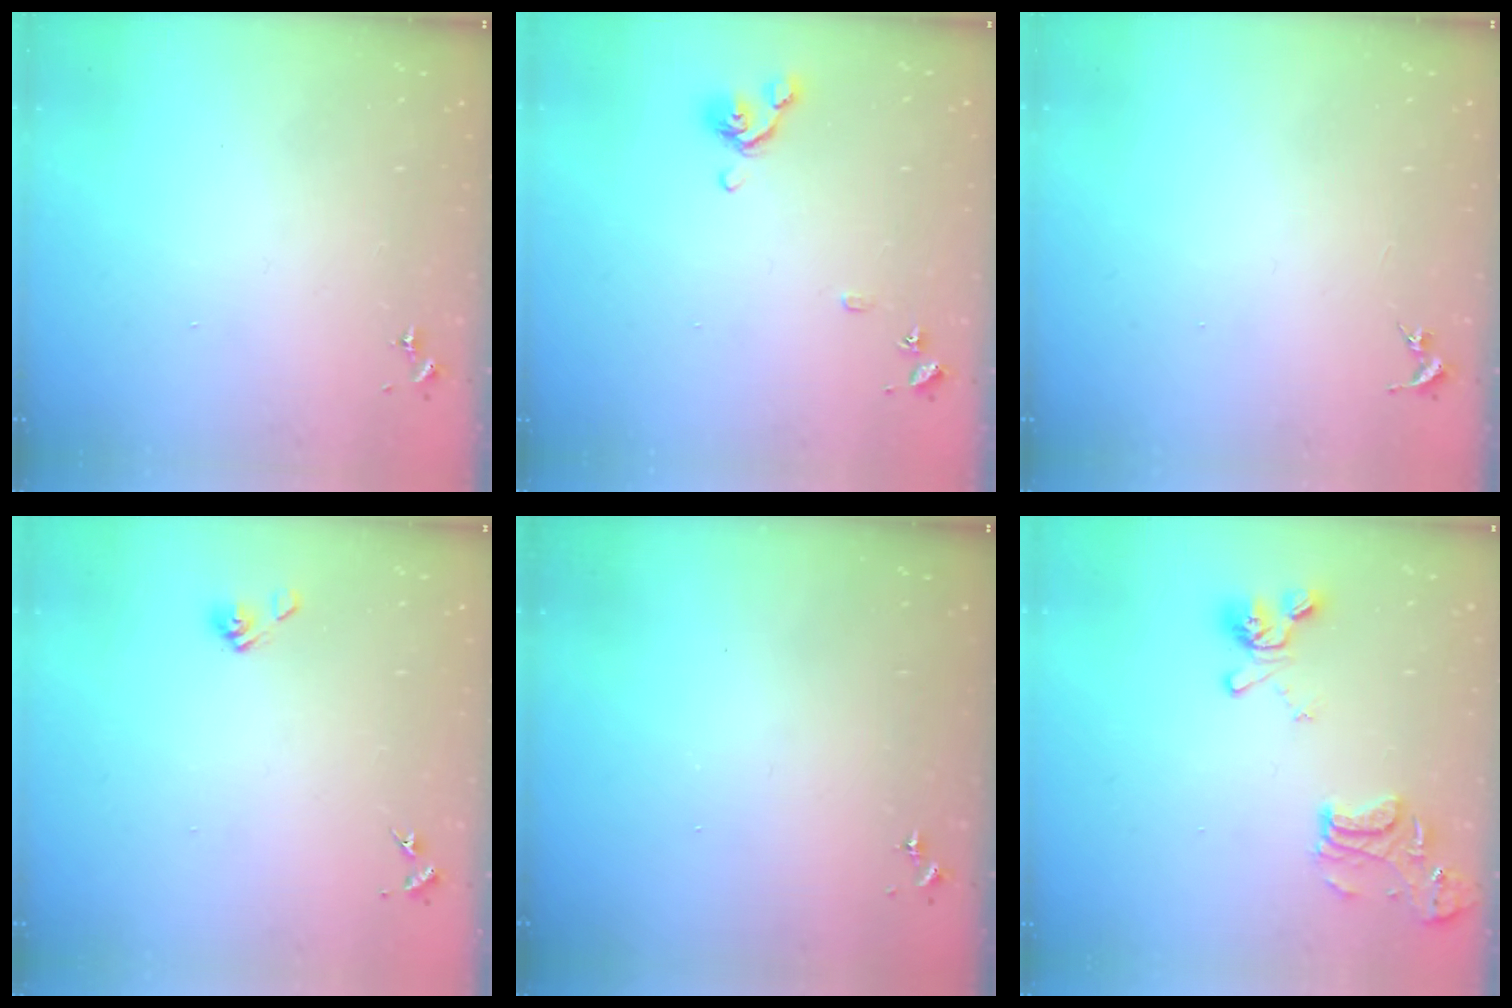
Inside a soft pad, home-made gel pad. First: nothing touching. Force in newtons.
{"total": 8.6, "press": 8.5, "slide": 1.3}
{"total": 0.0}
{"total": 5.6, "press": 5.1, "slide": 2.3}
{"total": 0.0}
{"total": 14.4, "press": 14.2, "slide": 2.0}